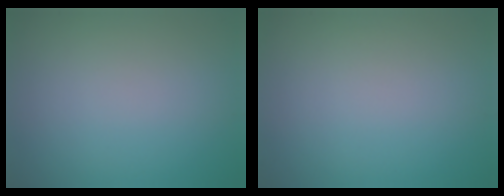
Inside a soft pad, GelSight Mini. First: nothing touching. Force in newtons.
{"total": 0.0}